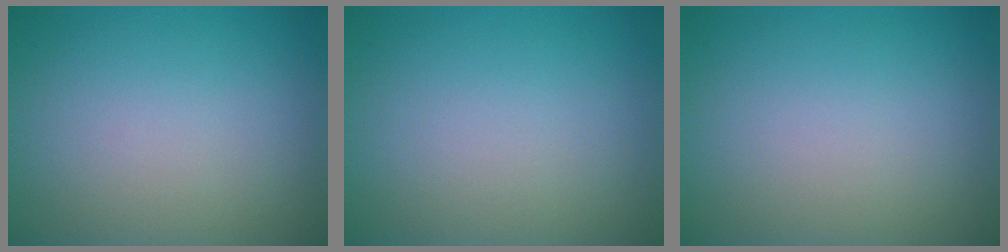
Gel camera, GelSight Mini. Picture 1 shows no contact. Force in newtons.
{"total": 0.0}
{"total": 0.0}